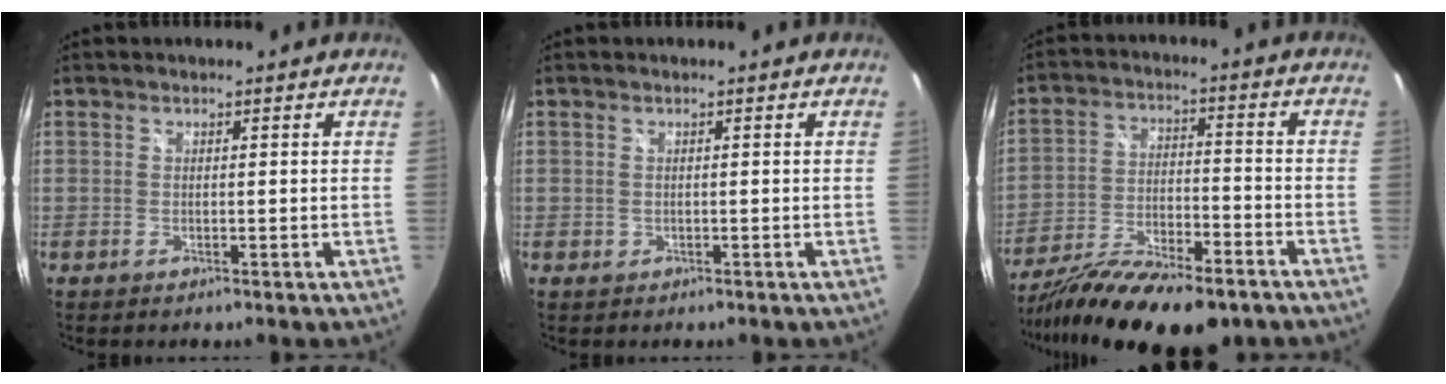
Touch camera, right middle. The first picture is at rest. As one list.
[{"total": 0.7, "force": [-0.2, 0.7, 0.1], "torque": [0.000, -0.003, -0.002]}, {"total": 20.3, "force": [-15.5, 5.8, 11.8], "torque": [-0.224, -0.049, -0.252]}]